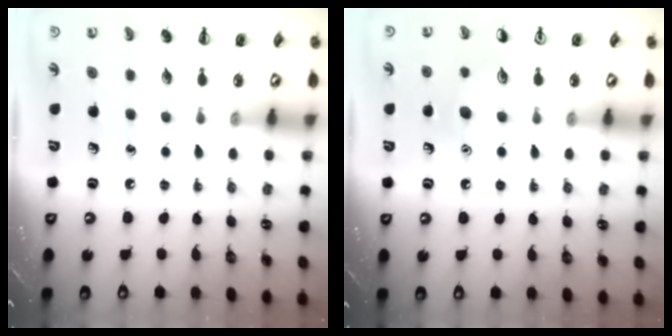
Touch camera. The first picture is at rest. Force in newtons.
{"total": 7.7, "press": 7.5, "slide": 1.9}